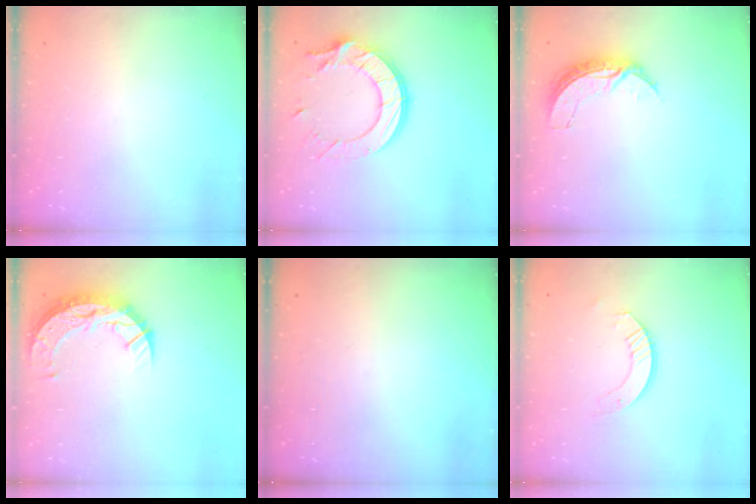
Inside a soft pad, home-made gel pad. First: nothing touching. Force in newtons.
{"total": 16.0, "press": 15.9, "slide": 1.4}
{"total": 6.9, "press": 6.9, "slide": 0.6}
{"total": 10.3, "press": 10.2, "slide": 0.7}
{"total": 0.0}
{"total": 5.4, "press": 5.4, "slide": 0.5}